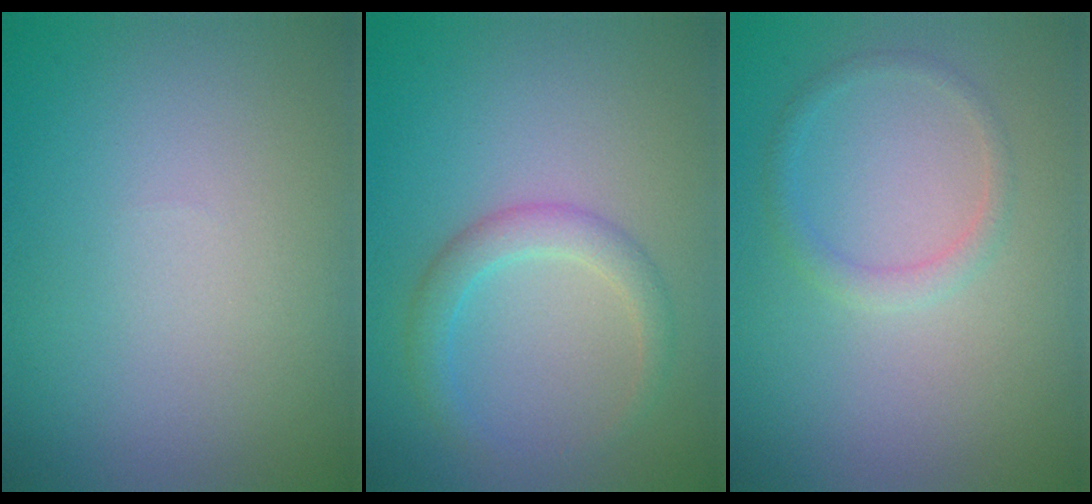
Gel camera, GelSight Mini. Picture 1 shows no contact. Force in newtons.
{"total": 2.4, "press": 2.4, "slide": 0.2}
{"total": 1.4, "press": 1.4, "slide": 0.1}